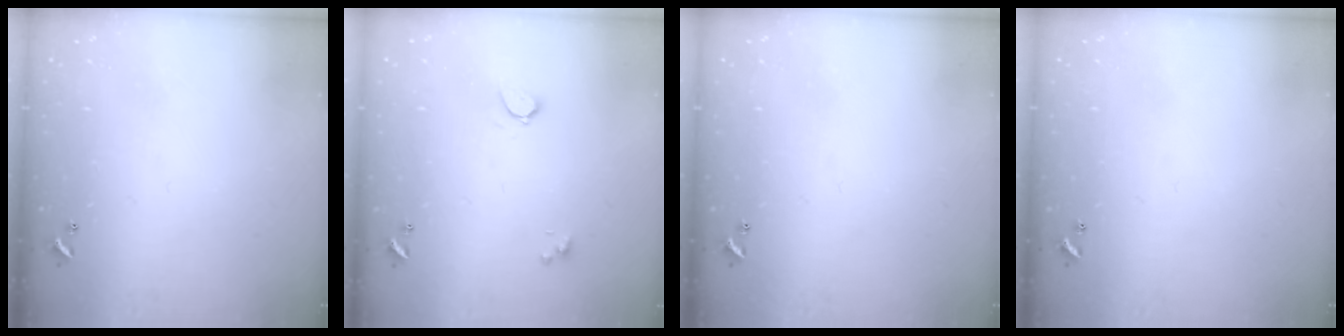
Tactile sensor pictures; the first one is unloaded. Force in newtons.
{"total": 1.0, "press": 0.9, "slide": 0.4}
{"total": 0.0}
{"total": 0.0}